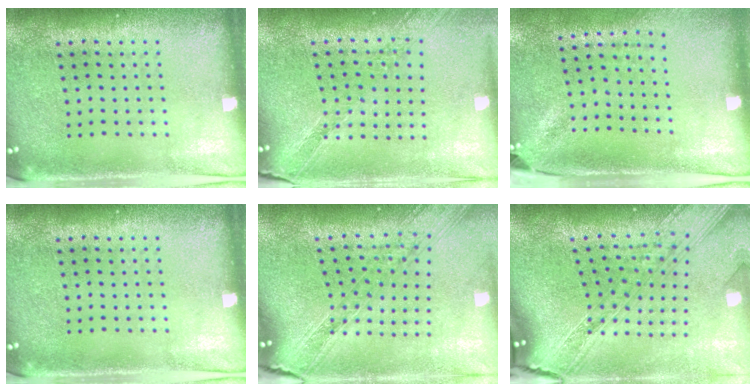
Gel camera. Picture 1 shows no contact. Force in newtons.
{"total": 1.1, "press": 1.1, "slide": 0.2}
{"total": 1.8, "press": 1.4, "slide": 1.2}
{"total": 0.0}
{"total": 1.9, "press": 1.7, "slide": 0.9}
{"total": 3.9, "press": 2.8, "slide": 2.6}